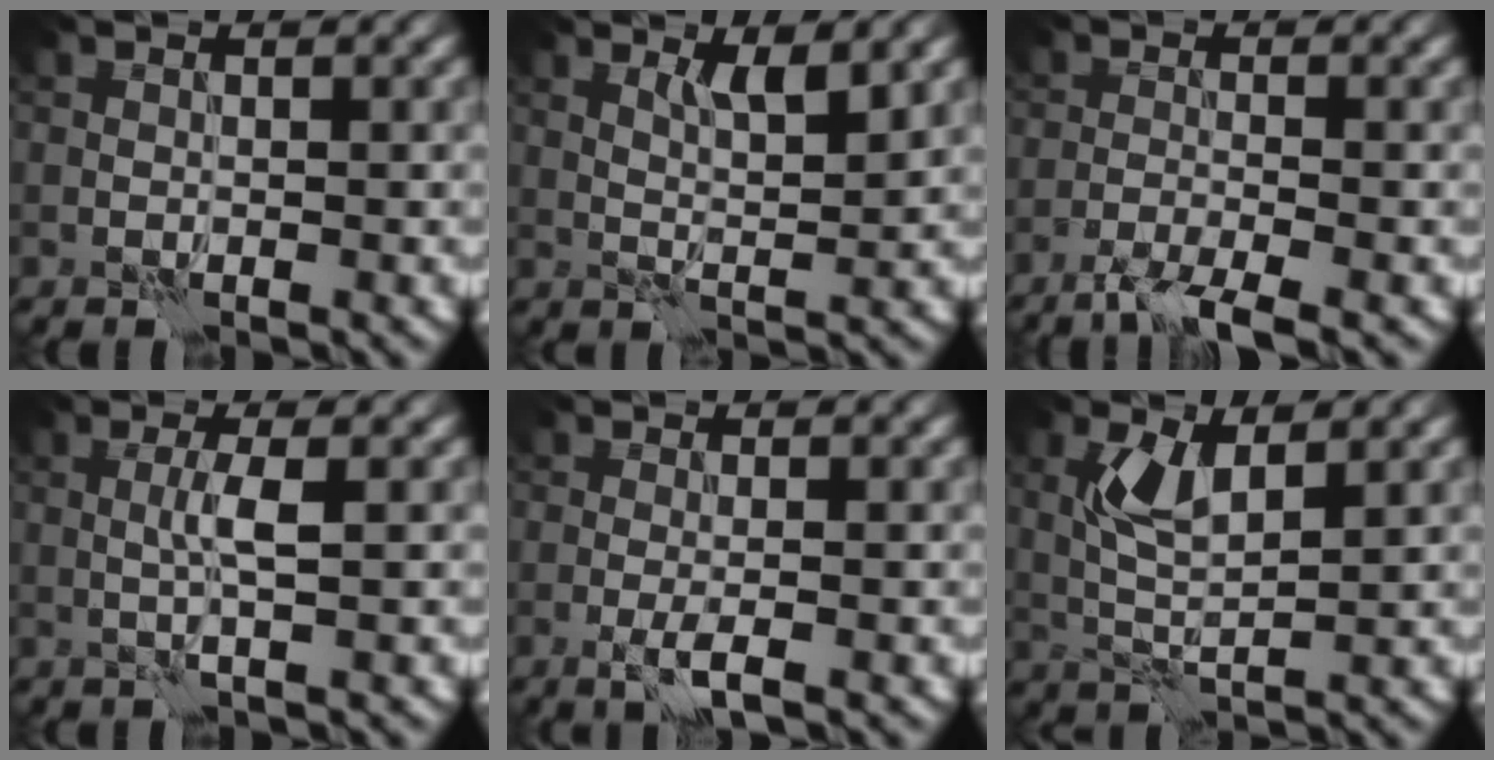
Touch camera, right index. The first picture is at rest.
{"total": 2.7, "force": [1.6, 0.4, 2.1], "torque": [-0.036, -0.003, 0.029]}
{"total": 3.9, "force": [-2.9, 0.5, 2.6], "torque": [-0.047, 0.001, -0.064]}
{"total": 2.1, "force": [0.2, 0.2, 2.1], "torque": [-0.043, 0.004, 0.003]}
{"total": 2.1, "force": [-0.7, 0.3, 1.9], "torque": [-0.035, 0.001, -0.020]}
{"total": 3.9, "force": [1.4, 1.4, 3.4], "torque": [-0.076, 0.003, 0.028]}